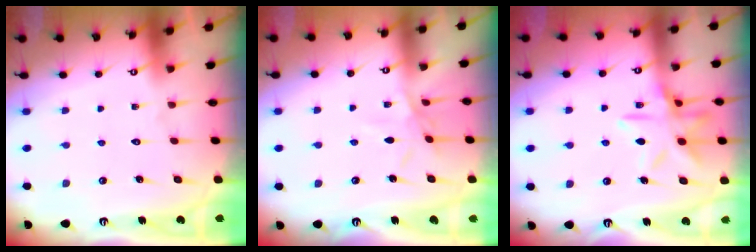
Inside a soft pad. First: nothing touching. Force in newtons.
{"total": 4.5, "press": 4.5, "slide": 0.6}
{"total": 12.1, "press": 12.0, "slide": 0.9}